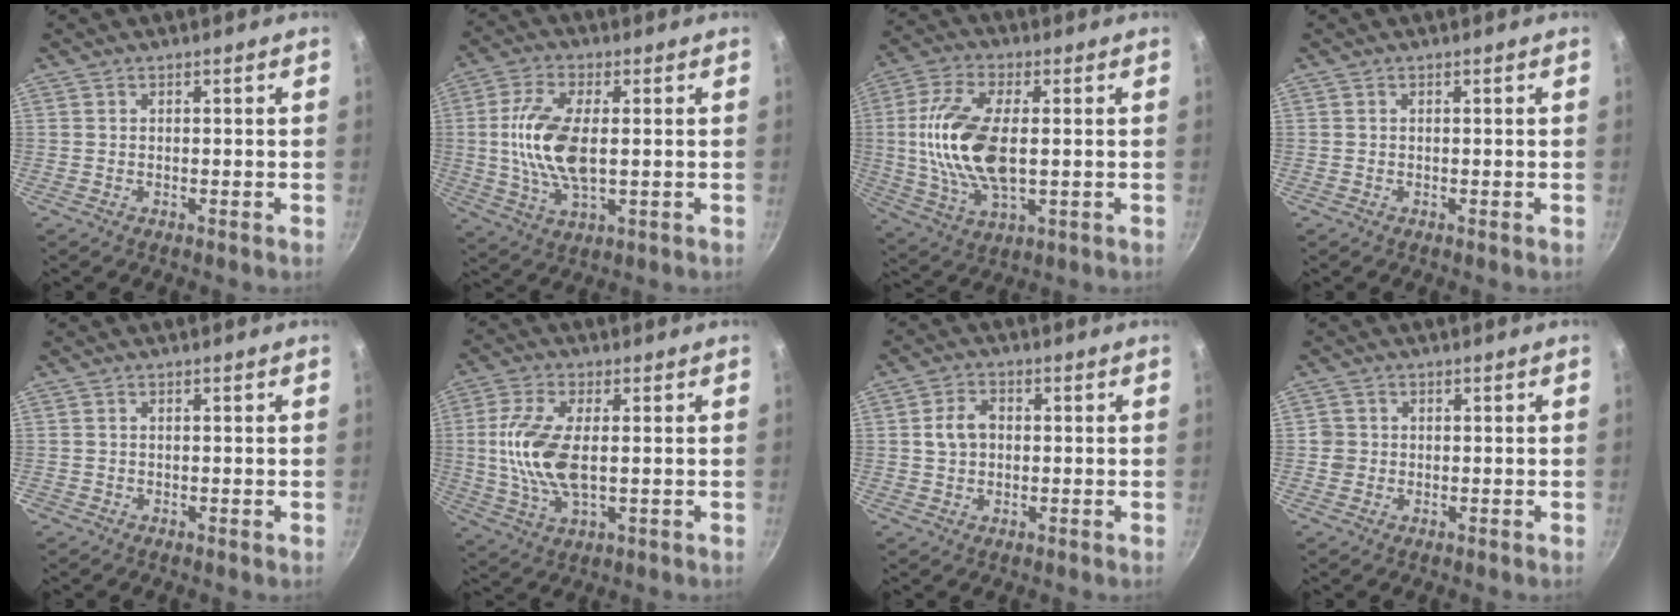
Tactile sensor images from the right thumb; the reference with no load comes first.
{"total": 13.0, "force": [0.5, 5.9, 11.5], "torque": [-0.240, -0.005, 0.011]}
{"total": 16.7, "force": [0.5, 7.9, 14.7], "torque": [-0.303, -0.005, 0.012]}
{"total": 0.0}
{"total": 0.5, "force": [-0.3, 0.4, 0.2], "torque": [0.001, 0.000, -0.006]}
{"total": 12.2, "force": [0.3, 5.6, 10.8], "torque": [-0.235, -0.006, 0.008]}
{"total": 4.9, "force": [0.3, 3.7, 3.2], "torque": [-0.055, 0.013, 0.004]}
{"total": 2.2, "force": [-0.1, 2.2, 0.3], "torque": [0.009, 0.007, -0.003]}